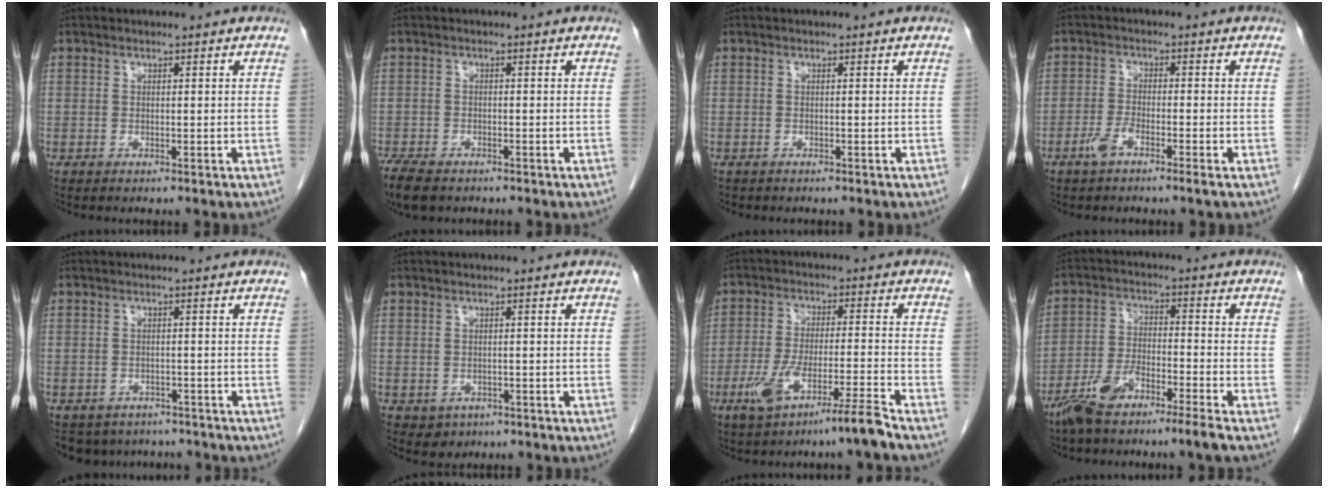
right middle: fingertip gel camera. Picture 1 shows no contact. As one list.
[{"total": 6.6, "force": [-5.0, 2.8, 3.3], "torque": [-0.064, -0.013, -0.081]}, {"total": 0.6, "force": [-0.5, 0.3, 0.1], "torque": [-0.012, 0.001, -0.008]}, {"total": 3.6, "force": [-2.3, 0.2, 2.8], "torque": [-0.060, -0.003, -0.048]}, {"total": 7.6, "force": [-6.5, 3.8, 0.9], "torque": [-0.010, 0.004, -0.081]}, {"total": 2.3, "force": [-1.1, 2.0, 0.6], "torque": [-0.008, 0.005, -0.006]}, {"total": 8.8, "force": [-5.8, -0.1, 6.7], "torque": [-0.132, -0.005, -0.104]}, {"total": 8.0, "force": [-6.1, 0.4, 5.2], "torque": [-0.112, -0.007, -0.121]}]